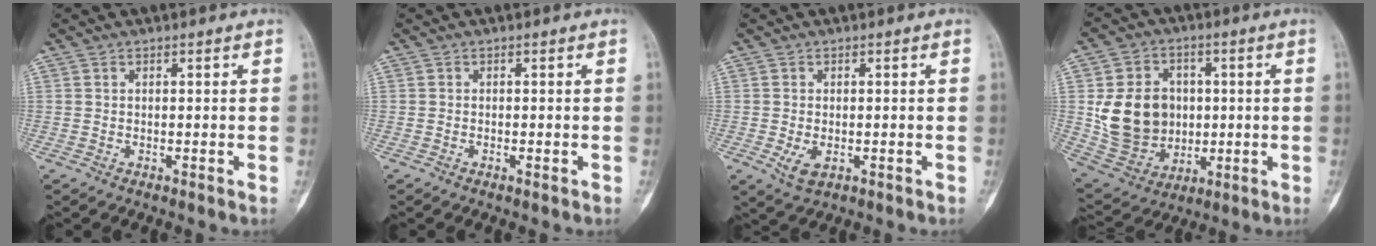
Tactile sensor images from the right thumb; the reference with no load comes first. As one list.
[{"total": 0.5, "force": [-0.3, 0.1, 0.4], "torque": [-0.008, 0.000, -0.004]}, {"total": 2.8, "force": [-0.8, 1.6, 2.1], "torque": [-0.038, -0.003, -0.010]}, {"total": 15.5, "force": [1.0, 12.8, 8.7], "torque": [-0.122, 0.000, 0.039]}]